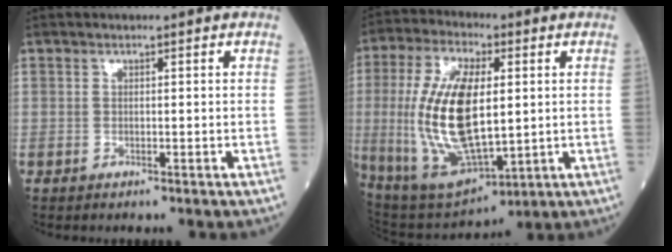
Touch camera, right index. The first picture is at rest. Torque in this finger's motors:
{"motor_torque": [1.60, 0.54, 0.62, 0.21]}